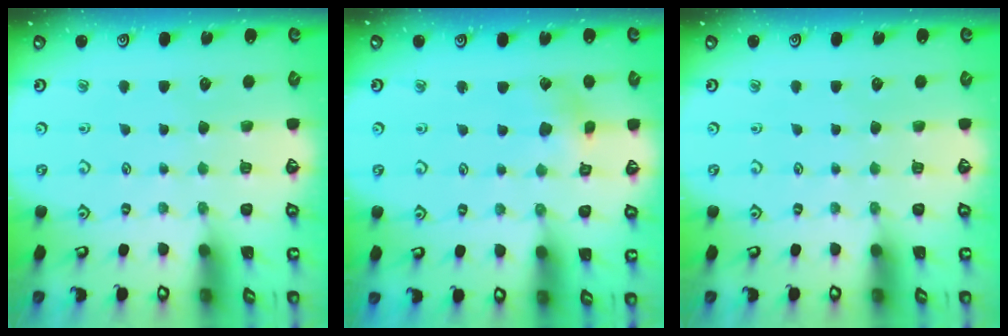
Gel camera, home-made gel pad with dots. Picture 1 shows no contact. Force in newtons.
{"total": 3.9, "press": 3.8, "slide": 0.4}
{"total": 0.0}